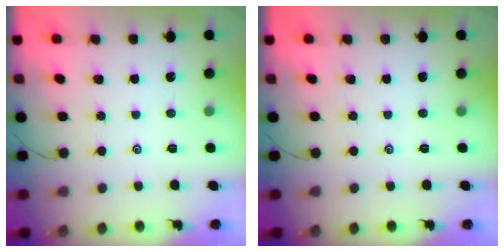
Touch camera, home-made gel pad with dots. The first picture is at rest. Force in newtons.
{"total": 0.0}